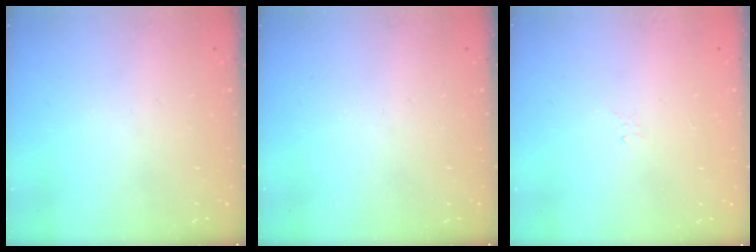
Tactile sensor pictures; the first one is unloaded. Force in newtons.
{"total": 0.0}
{"total": 2.1, "press": 2.0, "slide": 0.6}